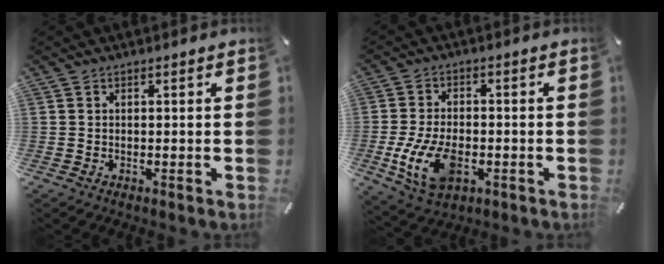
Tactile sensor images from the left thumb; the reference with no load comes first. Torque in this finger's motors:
{"motor_torque": [0.84, 0.96, 0.56, 0.38, 0.16]}